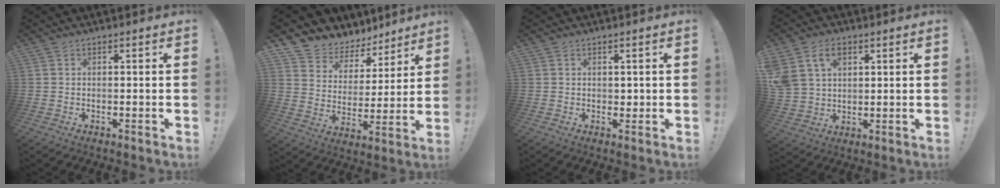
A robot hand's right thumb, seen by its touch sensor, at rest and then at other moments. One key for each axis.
{"total": 7.4, "fx": 5.6, "fy": 4.8, "fz": 0.7, "tx": -0.017, "ty": -0.056, "tz": 0.107}
{"total": 1.4, "fx": 0.5, "fy": 1.3, "fz": 0.2, "tx": 0.009, "ty": -0.005, "tz": 0.006}
{"total": 10.3, "fx": 5.1, "fy": 7.3, "fz": 5.3, "tx": -0.105, "ty": -0.009, "tz": 0.103}